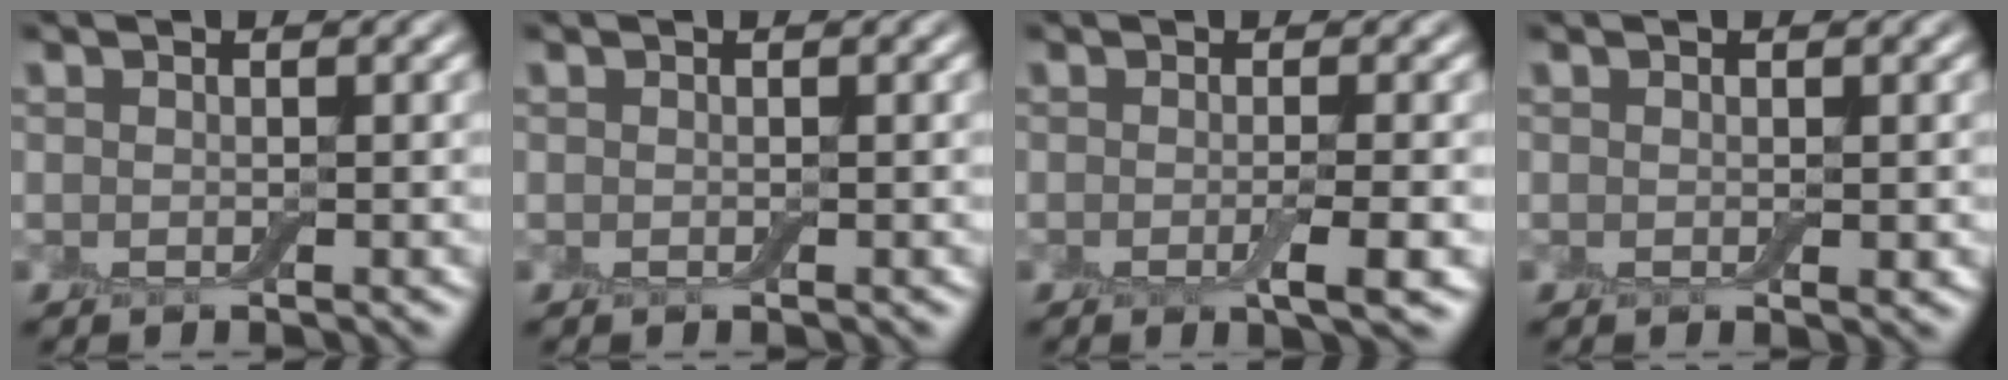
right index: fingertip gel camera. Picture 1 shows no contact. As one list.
[{"total": 0.0}, {"total": 2.7, "force": [-0.6, 0.5, 2.5], "torque": [-0.037, -0.004, -0.013]}, {"total": 0.6, "force": [0.0, 0.3, 0.6], "torque": [-0.007, -0.002, 0.000]}]